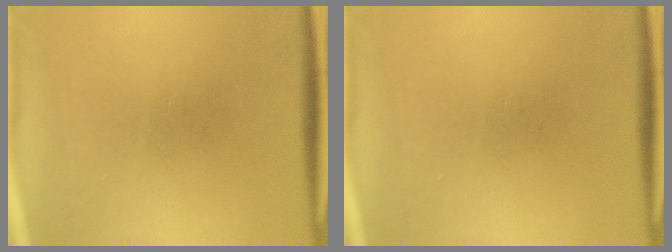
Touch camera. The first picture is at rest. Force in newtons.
{"total": 0.0}